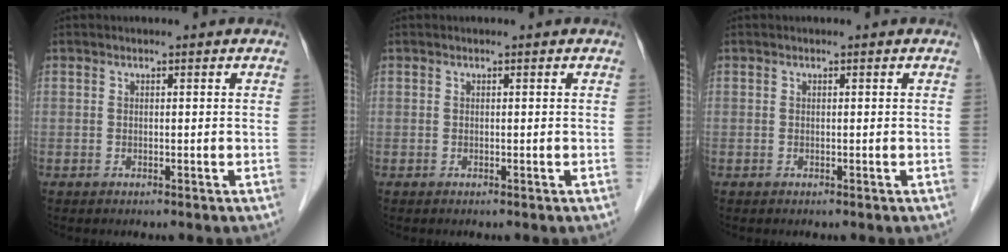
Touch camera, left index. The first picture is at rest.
{"total": 0.0}
{"total": 0.0}